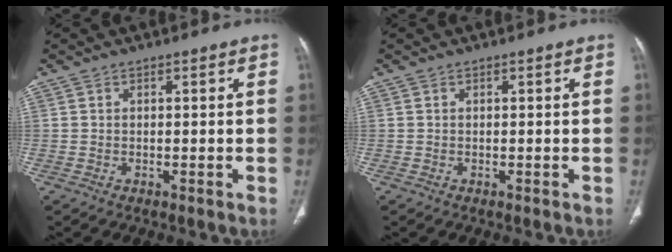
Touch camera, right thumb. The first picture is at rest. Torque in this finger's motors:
{"motor_torque": [0.24, 0.39, 0.01, 0.19, -0.02]}